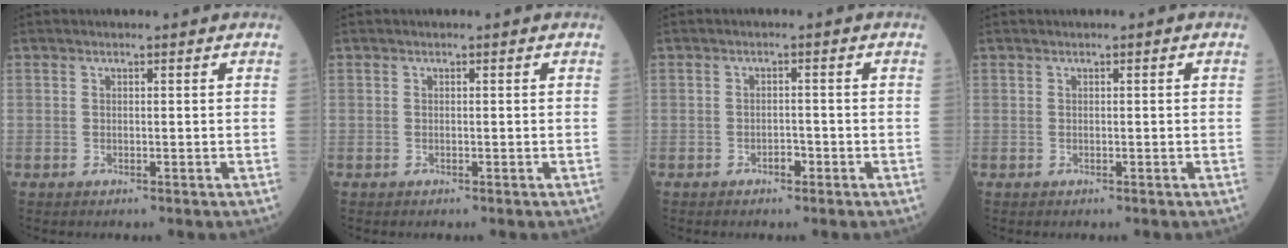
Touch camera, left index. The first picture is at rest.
{"total": 0.0}
{"total": 1.5, "force": [-1.0, 0.7, 0.8], "torque": [-0.012, 0.003, -0.016]}
{"total": 0.0}